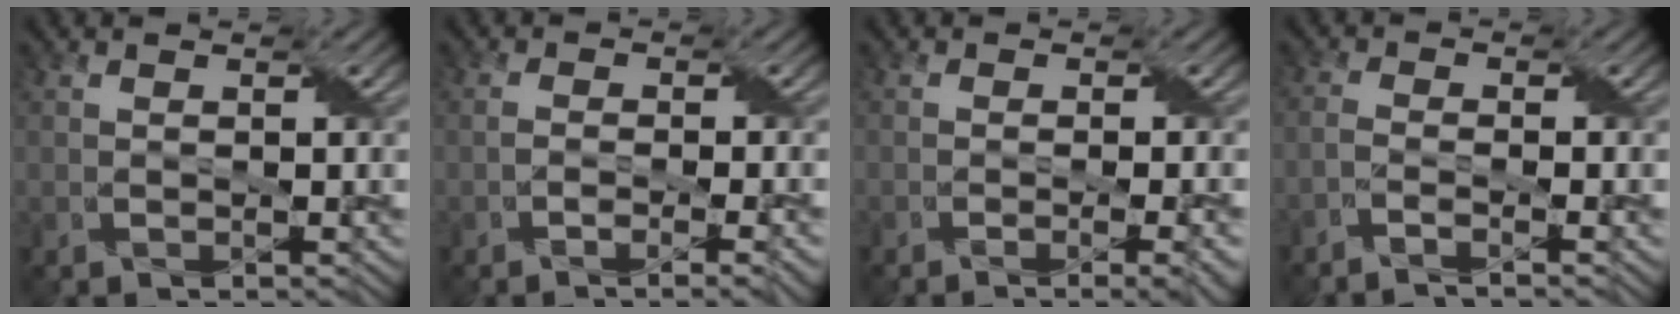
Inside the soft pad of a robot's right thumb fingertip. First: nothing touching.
{"total": 4.0, "force": [-2.2, 1.0, 3.2], "torque": [-0.048, 0.002, -0.031]}
{"total": 5.5, "force": [-2.7, 1.4, 4.6], "torque": [-0.054, 0.003, -0.030]}
{"total": 2.6, "force": [-2.1, 0.3, 1.6], "torque": [-0.024, 0.003, -0.054]}